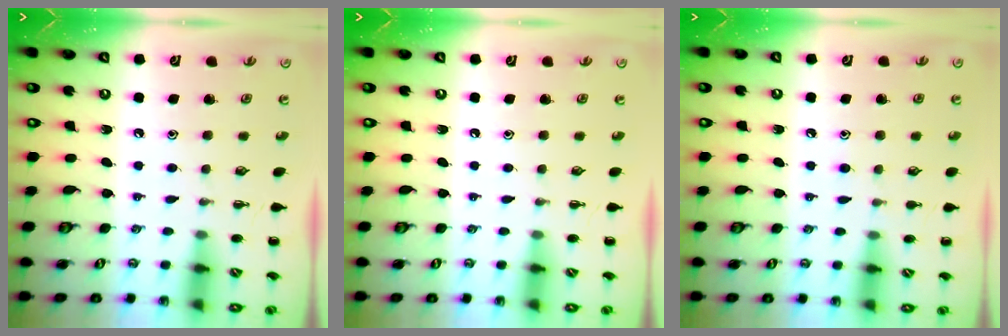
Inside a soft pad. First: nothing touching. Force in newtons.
{"total": 0.0}
{"total": 5.9, "press": 5.4, "slide": 2.3}